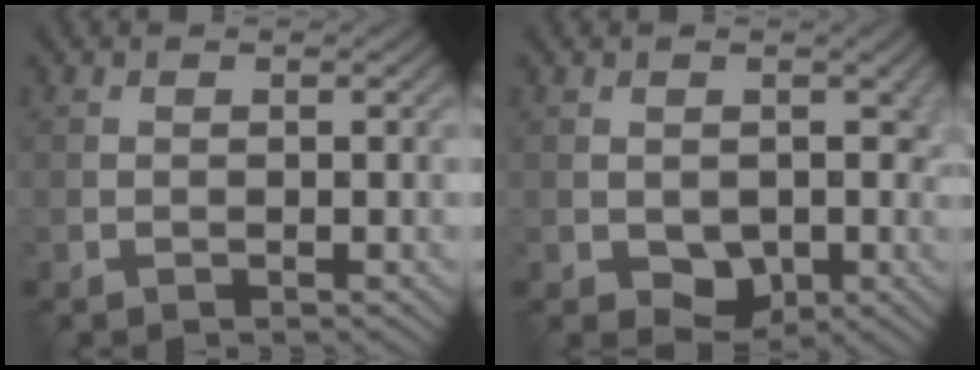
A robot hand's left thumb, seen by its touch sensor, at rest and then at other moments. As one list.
[{"total": 4.8, "force": [-0.5, 3.7, 3.1], "torque": [-0.058, -0.016, -0.005]}]